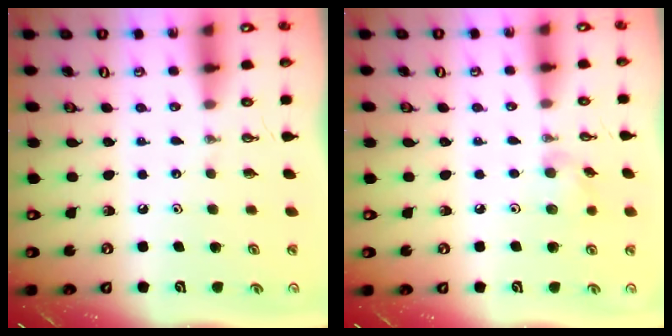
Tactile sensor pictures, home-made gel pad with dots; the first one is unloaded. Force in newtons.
{"total": 6.1, "press": 6.0, "slide": 1.0}